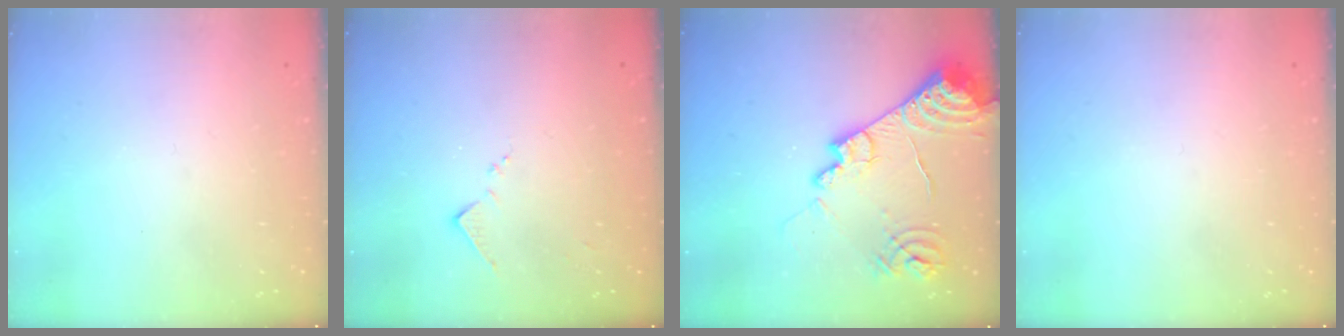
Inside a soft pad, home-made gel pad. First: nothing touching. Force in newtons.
{"total": 7.1, "press": 7.1, "slide": 0.7}
{"total": 15.7, "press": 15.6, "slide": 1.8}
{"total": 0.0}